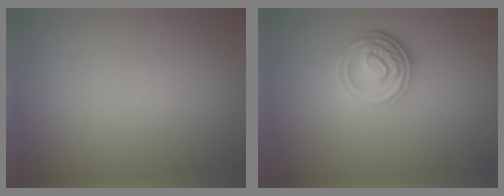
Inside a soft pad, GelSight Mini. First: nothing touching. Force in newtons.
{"total": 4.7, "press": 3.5, "slide": 3.2}